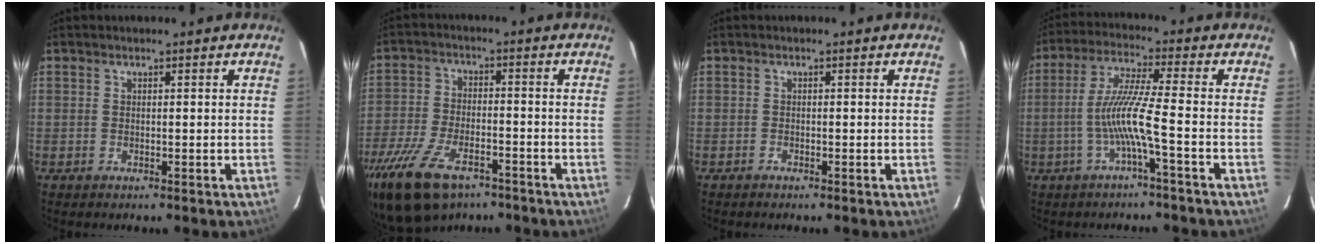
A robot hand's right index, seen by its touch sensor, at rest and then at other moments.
{"total": 16.7, "force": [-11.3, 7.9, 9.5], "torque": [-0.219, -0.034, -0.201]}
{"total": 0.6, "force": [-0.5, 0.3, -0.1], "torque": [0.001, 0.003, -0.012]}
{"total": 8.4, "force": [-2.9, -1.0, 7.8], "torque": [-0.167, 0.003, -0.054]}